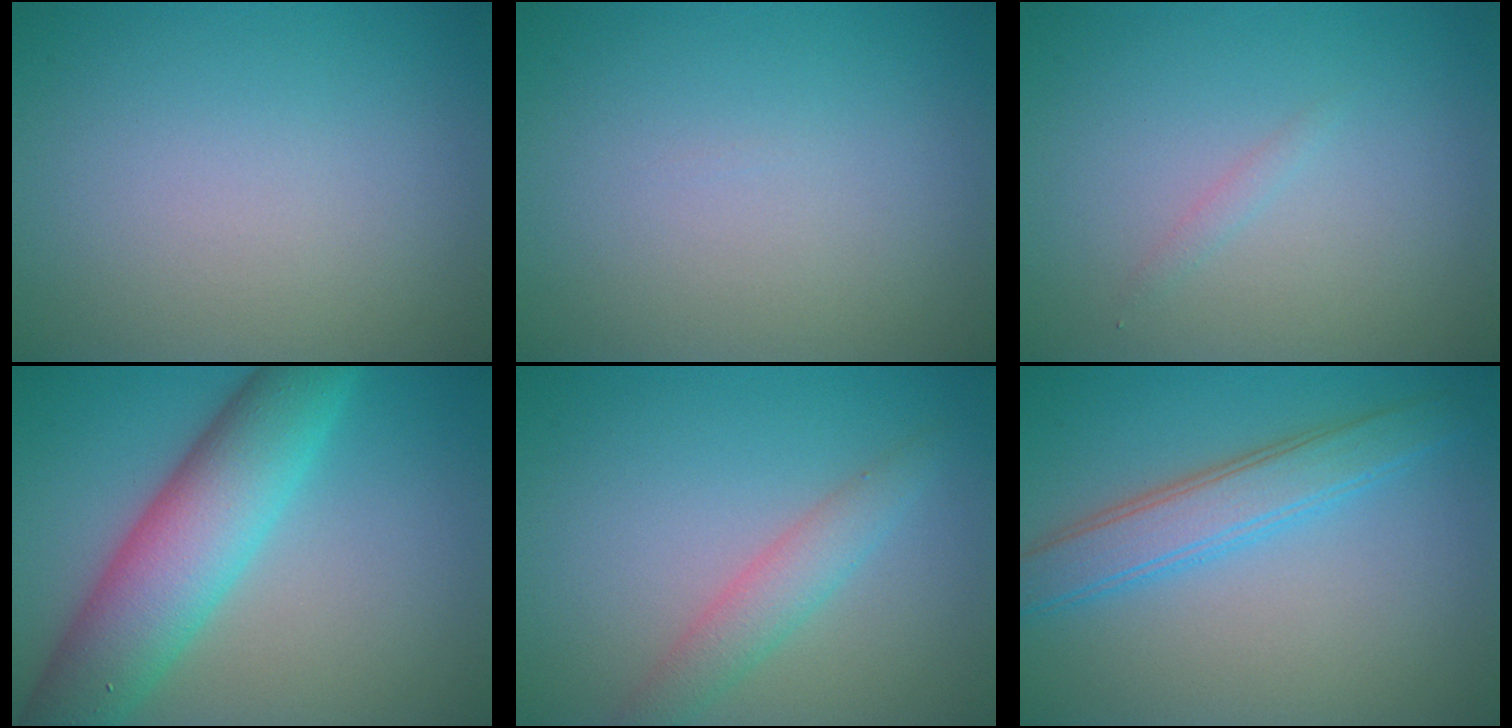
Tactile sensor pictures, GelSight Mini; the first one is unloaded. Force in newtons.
{"total": 0.0}
{"total": 0.7, "press": 0.7, "slide": 0.1}
{"total": 8.8, "press": 8.8, "slide": 0.2}
{"total": 2.7, "press": 2.7, "slide": 0.1}
{"total": 4.1, "press": 4.1, "slide": 0.2}